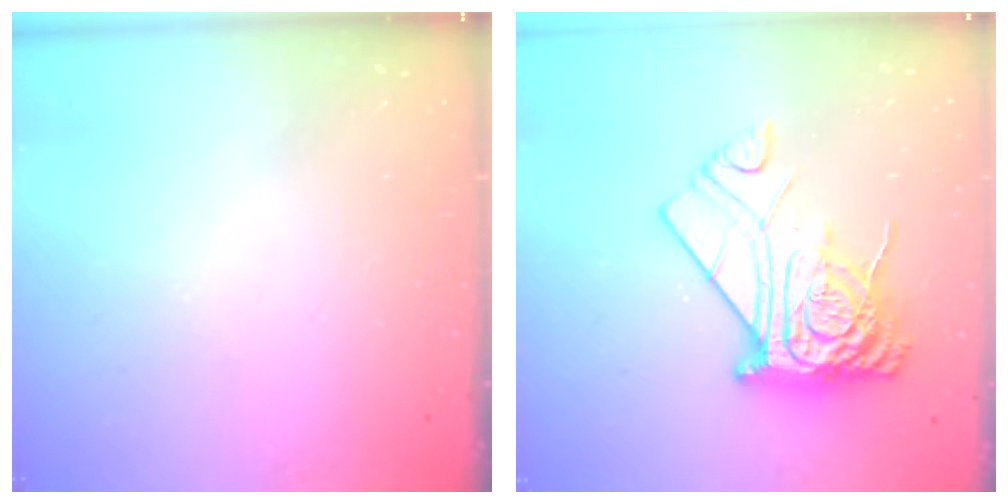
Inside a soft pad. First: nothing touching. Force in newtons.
{"total": 15.6, "press": 15.5, "slide": 1.9}